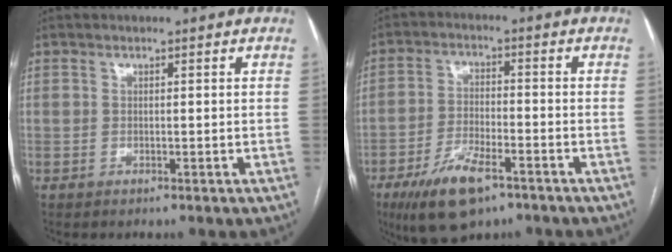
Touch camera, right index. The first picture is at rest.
{"total": 9.9, "force": [-6.0, 3.3, 7.1], "torque": [-0.140, -0.013, -0.100]}